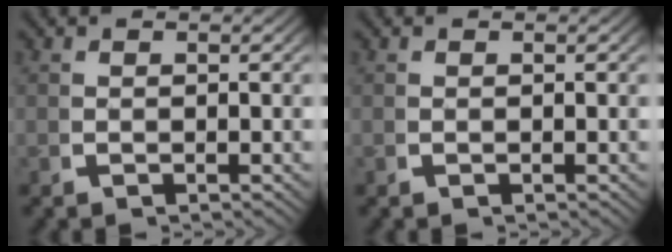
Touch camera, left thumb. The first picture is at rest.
{"total": 0.0}